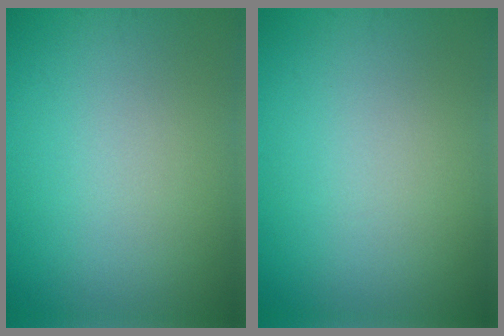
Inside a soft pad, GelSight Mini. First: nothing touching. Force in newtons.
{"total": 0.0}